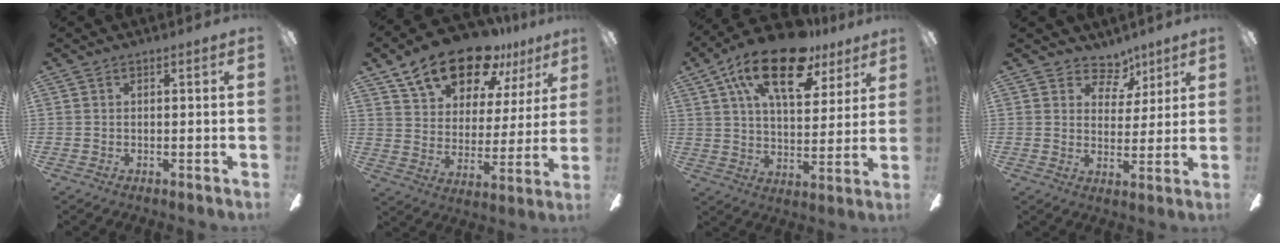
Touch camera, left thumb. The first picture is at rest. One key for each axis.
{"total": 19.1, "fx": 13.2, "fy": 9.3, "fz": 10.2, "tx": -0.172, "ty": -0.071, "tz": 0.230}
{"total": 20.4, "fx": 12.6, "fy": 8.9, "fz": 13.4, "tx": -0.230, "ty": -0.048, "tz": 0.212}
{"total": 7.5, "fx": 5.1, "fy": 5.0, "fz": 2.4, "tx": -0.029, "ty": -0.031, "tz": 0.093}